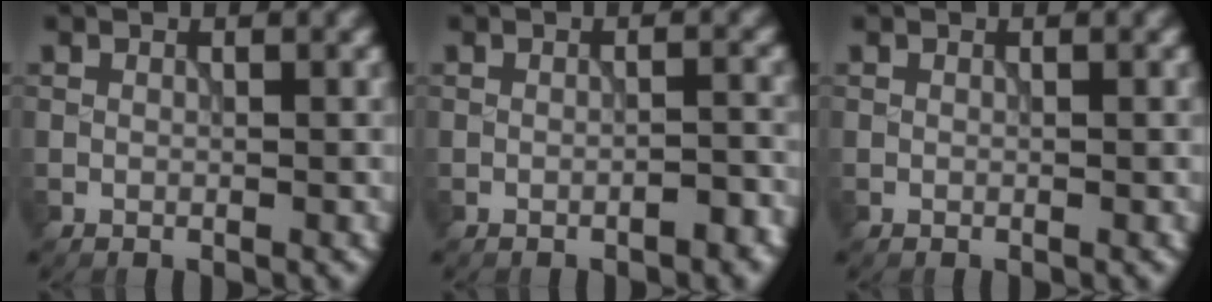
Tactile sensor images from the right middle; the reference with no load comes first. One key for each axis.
{"total": 1.7, "fx": -1.0, "fy": 0.4, "fz": 1.3, "tx": -0.017, "ty": 0.004, "tz": -0.015}
{"total": 0.0}